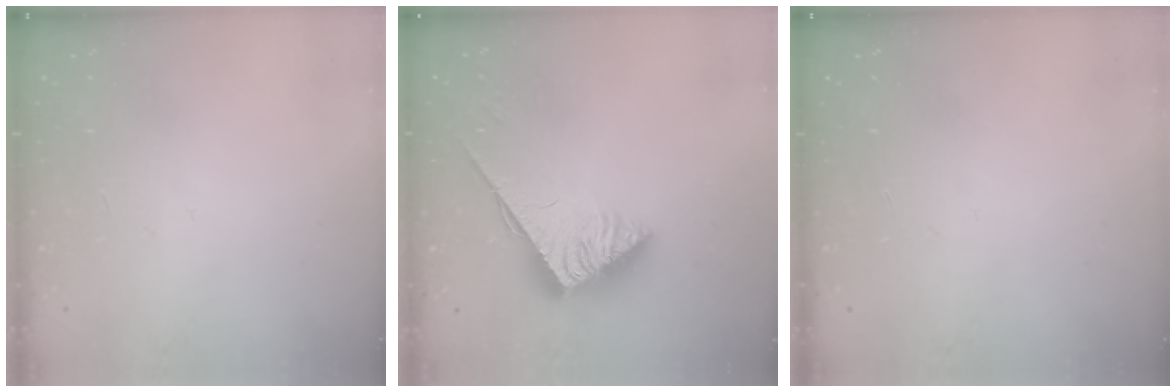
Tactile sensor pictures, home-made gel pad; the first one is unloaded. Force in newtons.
{"total": 3.9, "press": 3.8, "slide": 0.5}
{"total": 0.0}